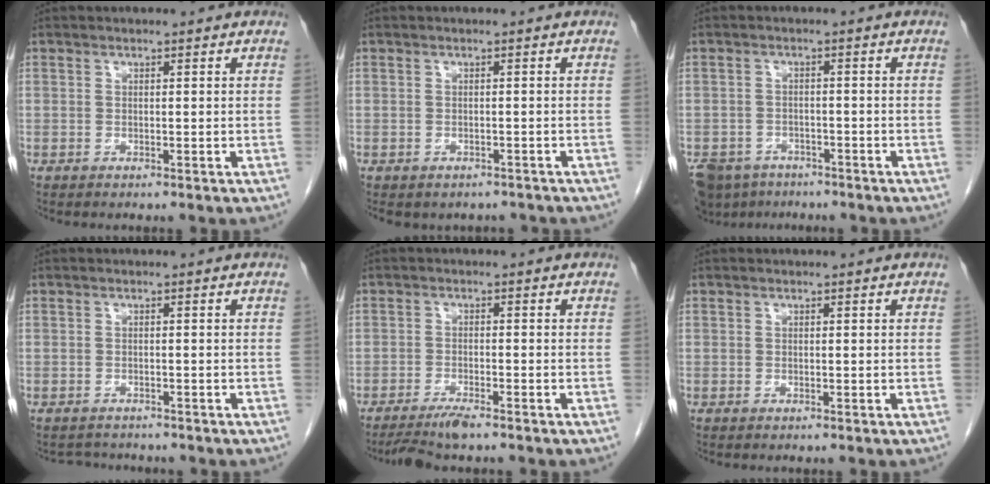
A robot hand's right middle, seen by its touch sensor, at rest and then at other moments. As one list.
[{"total": 3.8, "force": [-3.1, 2.2, 0.6], "torque": [-0.003, 0.008, -0.037]}, {"total": 8.4, "force": [-6.6, 4.8, 2.1], "torque": [-0.041, -0.008, -0.100]}, {"total": 2.5, "force": [-2.3, 0.8, -0.2], "torque": [0.005, -0.005, -0.035]}, {"total": 3.9, "force": [-3.4, -0.2, 1.9], "torque": [-0.036, -0.012, -0.063]}, {"total": 0.0}]